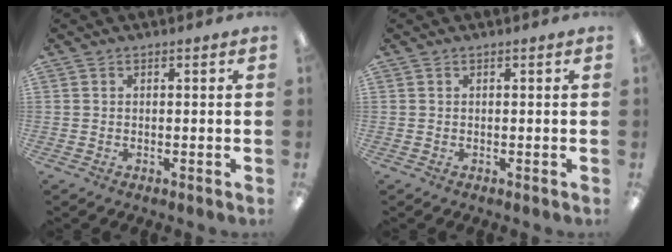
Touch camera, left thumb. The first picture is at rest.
{"total": 0.0}